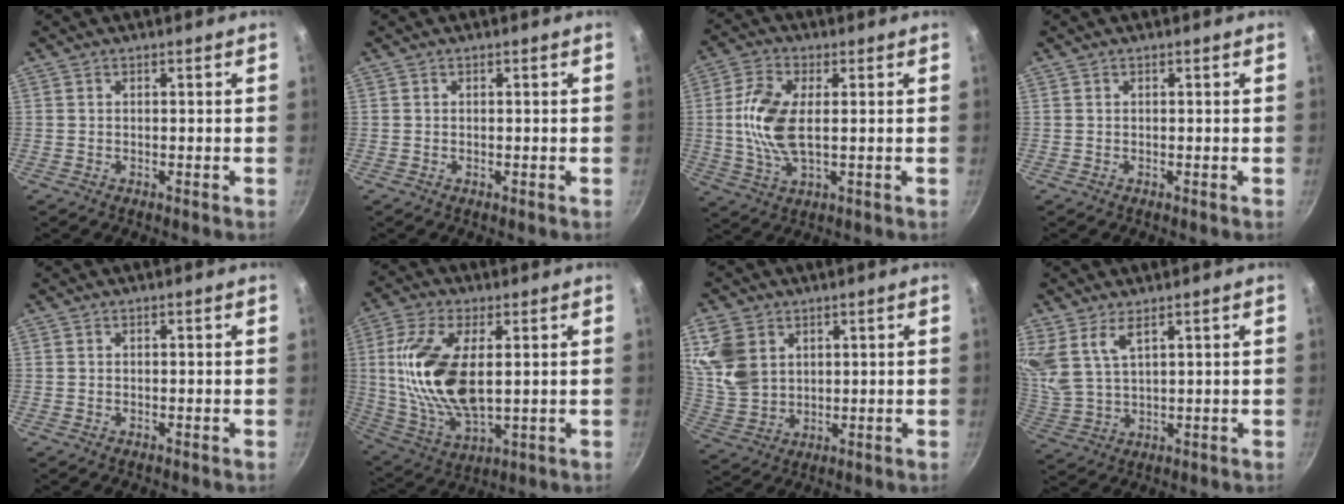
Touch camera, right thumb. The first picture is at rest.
{"total": 0.0}
{"total": 10.8, "force": [0.6, 5.0, 9.5], "torque": [-0.209, -0.002, 0.013]}
{"total": 0.0}
{"total": 0.0}
{"total": 18.1, "force": [2.1, 8.7, 15.8], "torque": [-0.326, -0.013, 0.049]}
{"total": 10.6, "force": [3.9, 7.6, 6.2], "torque": [-0.122, -0.010, 0.089]}
{"total": 8.7, "force": [4.6, 3.8, 6.2], "torque": [-0.147, -0.011, 0.107]}